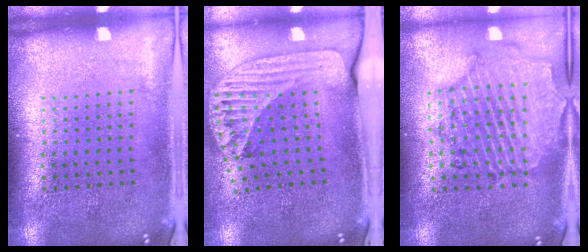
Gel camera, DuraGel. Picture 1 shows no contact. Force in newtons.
{"total": 2.5, "press": 1.8, "slide": 1.8}
{"total": 1.6, "press": 1.6, "slide": 0.3}